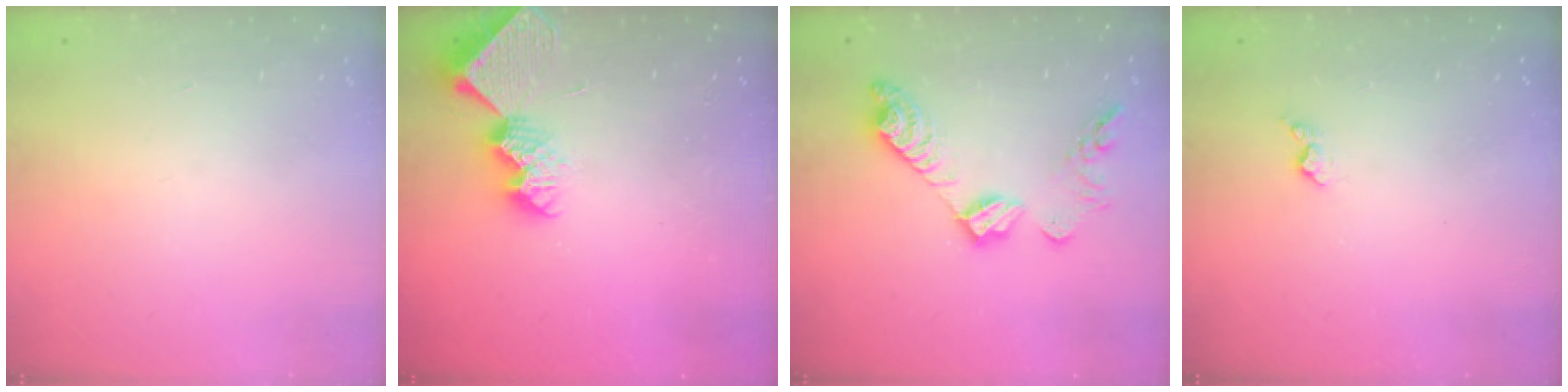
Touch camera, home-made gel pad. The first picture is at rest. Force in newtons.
{"total": 9.1, "press": 9.1, "slide": 0.7}
{"total": 13.4, "press": 13.4, "slide": 0.8}
{"total": 3.0, "press": 3.0, "slide": 0.5}